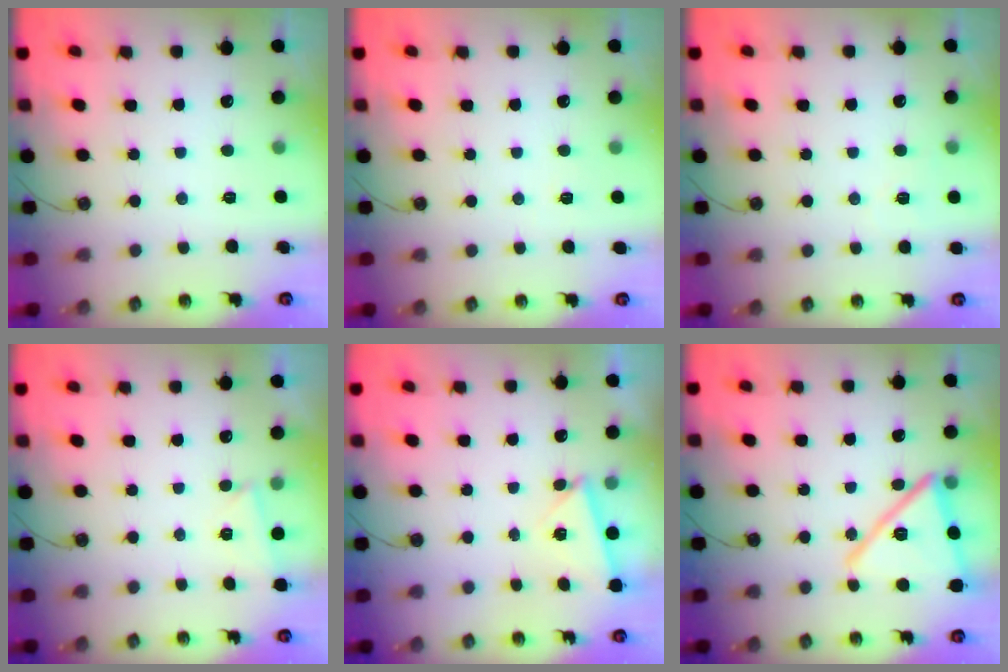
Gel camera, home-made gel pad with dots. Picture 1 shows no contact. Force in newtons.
{"total": 2.5, "press": 1.8, "slide": 1.7}
{"total": 10.2, "press": 3.5, "slide": 9.6}
{"total": 1.6, "press": 1.6, "slide": 0.3}
{"total": 2.7, "press": 2.0, "slide": 1.7}
{"total": 17.8, "press": 17.7, "slide": 2.1}